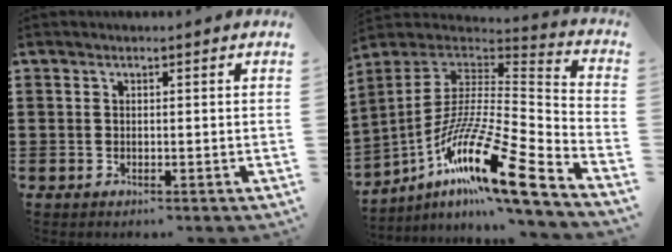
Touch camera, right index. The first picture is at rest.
{"total": 16.8, "force": [-10.0, 2.6, 13.3], "torque": [-0.259, -0.004, -0.186]}